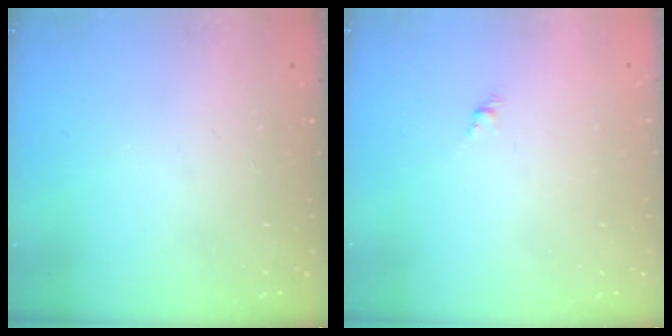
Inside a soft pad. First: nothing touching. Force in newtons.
{"total": 1.6, "press": 1.5, "slide": 0.5}